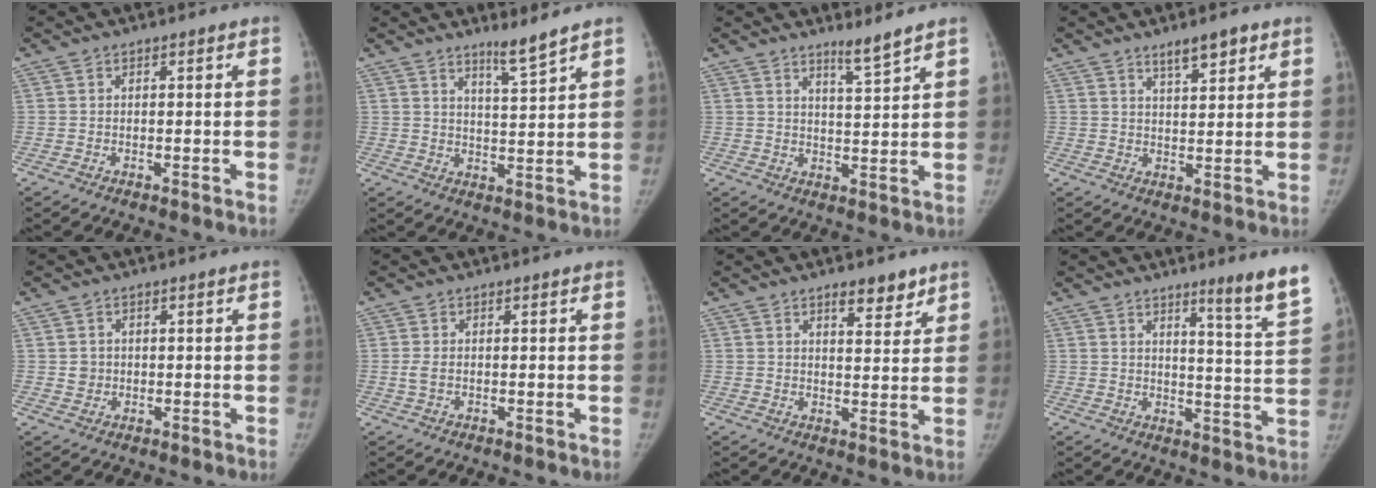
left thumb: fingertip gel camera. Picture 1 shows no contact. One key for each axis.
{"total": 4.6, "fx": 3.9, "fy": -0.4, "fz": 2.5, "tx": -0.036, "ty": -0.041, "tz": 0.069}
{"total": 3.9, "fx": 3.3, "fy": -0.4, "fz": 2.0, "tx": -0.029, "ty": -0.037, "tz": 0.060}
{"total": 4.8, "fx": 3.4, "fy": 1.2, "fz": 3.1, "tx": -0.036, "ty": -0.023, "tz": 0.055}
{"total": 1.6, "fx": 0.1, "fy": 1.6, "fz": 0.4, "tx": 0.002, "ty": 0.000, "tz": 0.006}
{"total": 1.4, "fx": 0.0, "fy": 0.7, "fz": 1.2, "tx": -0.031, "ty": 0.004, "tz": 0.006}
{"total": 5.2, "fx": 3.8, "fy": 1.9, "fz": 3.0, "tx": -0.020, "ty": -0.026, "tz": 0.055}
{"total": 9.3, "fx": 6.6, "fy": -0.8, "fz": 6.5, "tx": -0.081, "ty": -0.060, "tz": 0.088}